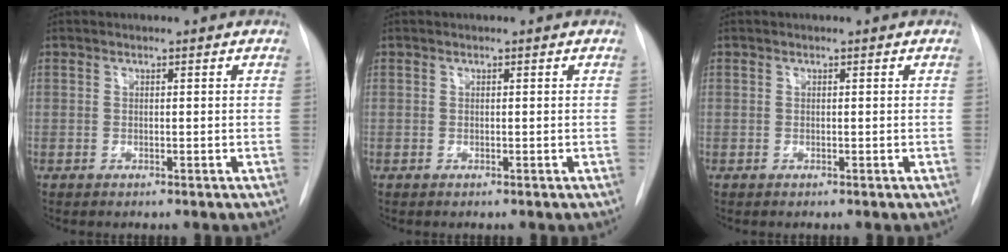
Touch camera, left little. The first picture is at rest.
{"total": 0.0}
{"total": 0.0}